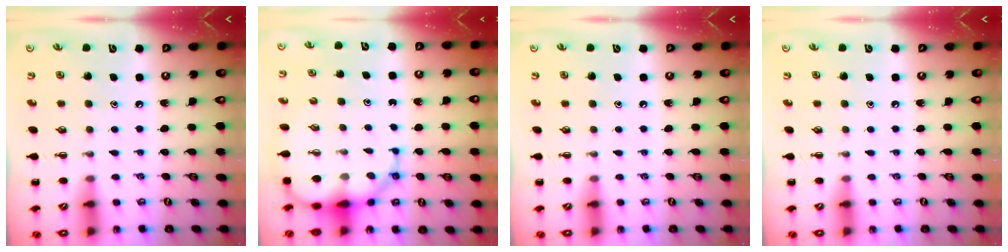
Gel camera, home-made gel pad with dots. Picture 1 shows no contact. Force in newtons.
{"total": 10.3, "press": 9.9, "slide": 3.1}
{"total": 0.0}
{"total": 0.0}